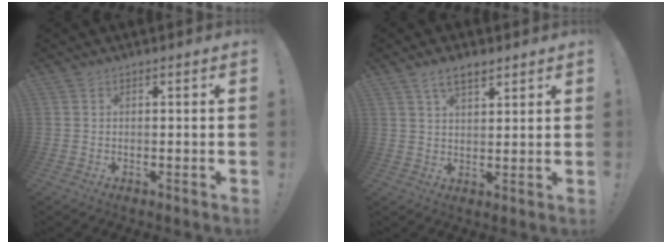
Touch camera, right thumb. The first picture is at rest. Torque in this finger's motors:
{"motor_torque": [0.04, 0.05, 0.04, 0.03, 0.00]}